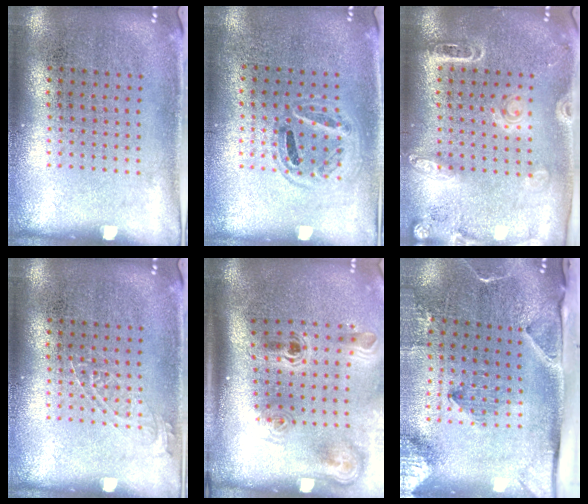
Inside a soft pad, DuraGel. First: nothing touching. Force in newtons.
{"total": 0.9, "press": 0.8, "slide": 0.3}
{"total": 1.8, "press": 1.7, "slide": 0.6}
{"total": 1.0, "press": 1.0, "slide": 0.1}
{"total": 2.3, "press": 1.4, "slide": 1.8}
{"total": 3.4, "press": 2.3, "slide": 2.4}